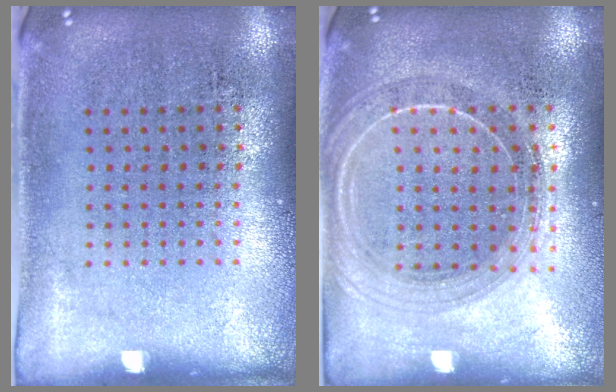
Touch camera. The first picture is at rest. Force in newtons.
{"total": 1.9, "press": 1.7, "slide": 0.8}